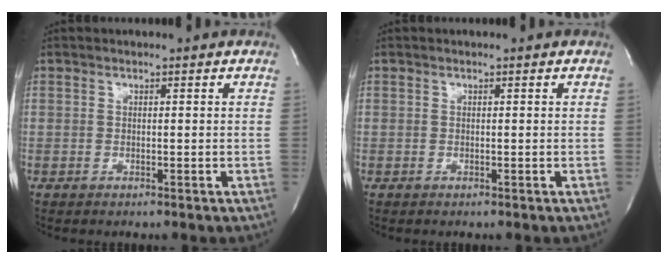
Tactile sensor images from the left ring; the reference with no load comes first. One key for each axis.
{"total": 0.0}